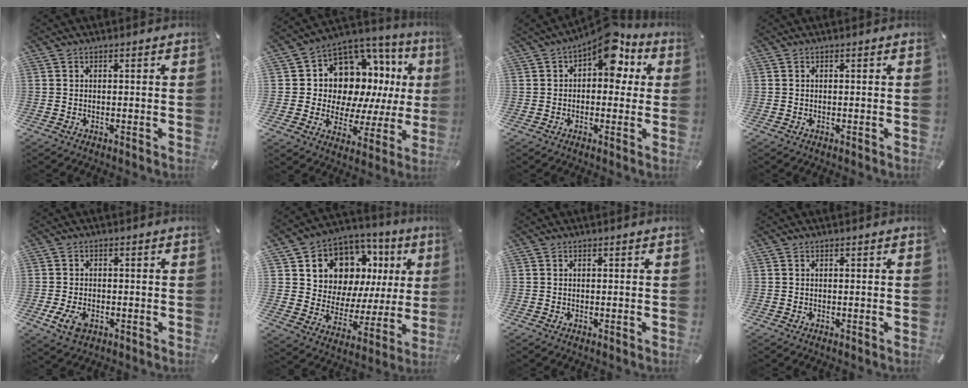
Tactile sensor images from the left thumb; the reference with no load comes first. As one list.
[{"total": 12.4, "force": [4.6, 10.1, 5.5], "torque": [-0.089, -0.064, 0.095]}, {"total": 10.8, "force": [5.1, 6.0, 7.3], "torque": [-0.093, -0.026, 0.087]}, {"total": 0.0}, {"total": 4.7, "force": [-1.8, 3.3, 2.8], "torque": [-0.073, -0.001, -0.035]}, {"total": 11.2, "force": [6.7, 8.4, 3.3], "torque": [-0.061, -0.067, 0.121]}, {"total": 0.0}, {"total": 0.0}]